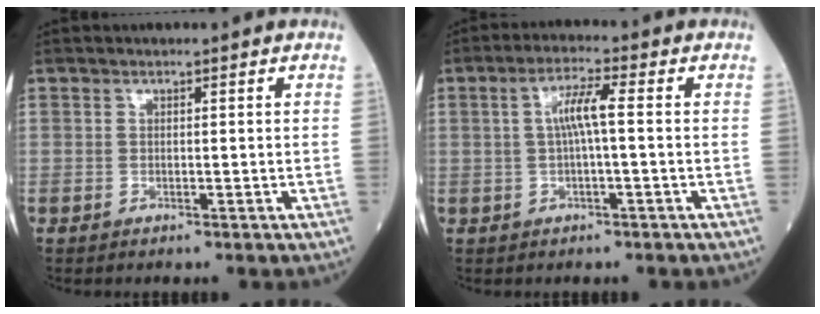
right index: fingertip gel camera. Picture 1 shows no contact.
{"total": 4.7, "force": [0.4, 0.2, 4.6], "torque": [-0.087, 0.013, 0.010]}